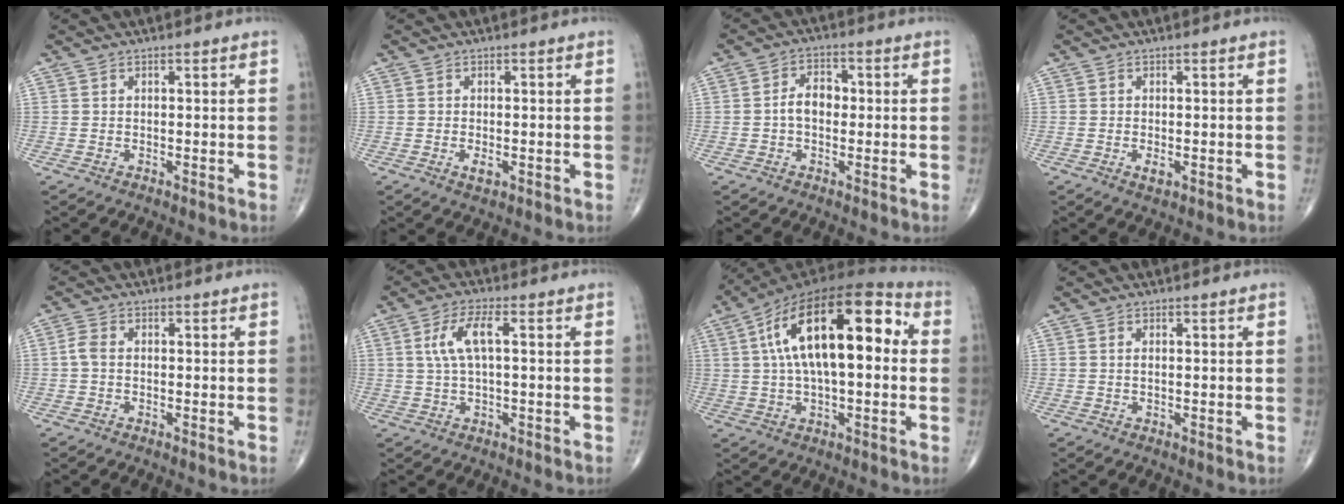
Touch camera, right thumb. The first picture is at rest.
{"total": 1.7, "force": [-0.5, 0.8, 1.4], "torque": [-0.027, -0.002, -0.007]}
{"total": 4.9, "force": [-0.3, 3.4, 3.6], "torque": [-0.053, 0.019, -0.013]}
{"total": 1.5, "force": [-0.4, 0.7, 1.2], "torque": [-0.023, -0.002, -0.006]}
{"total": 2.3, "force": [-0.2, 1.5, 1.7], "torque": [-0.036, 0.004, -0.010]}
{"total": 6.2, "force": [1.2, 1.9, 5.8], "torque": [-0.133, 0.014, 0.024]}
{"total": 21.7, "force": [4.0, 9.6, 19.1], "torque": [-0.312, 0.034, 0.052]}
{"total": 0.6, "force": [0.1, 0.2, 0.6], "torque": [-0.017, 0.002, 0.004]}